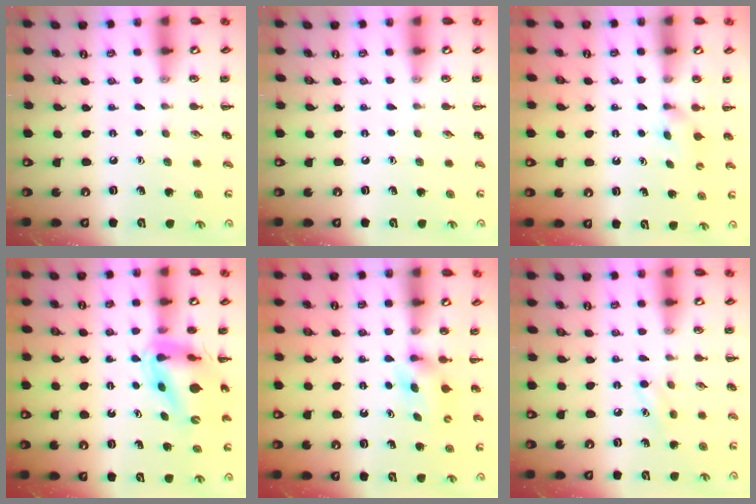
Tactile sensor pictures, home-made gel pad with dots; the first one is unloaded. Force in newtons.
{"total": 0.0}
{"total": 2.3, "press": 2.1, "slide": 0.9}
{"total": 10.6, "press": 10.1, "slide": 3.2}
{"total": 3.8, "press": 3.6, "slide": 1.2}
{"total": 3.2, "press": 3.0, "slide": 0.9}